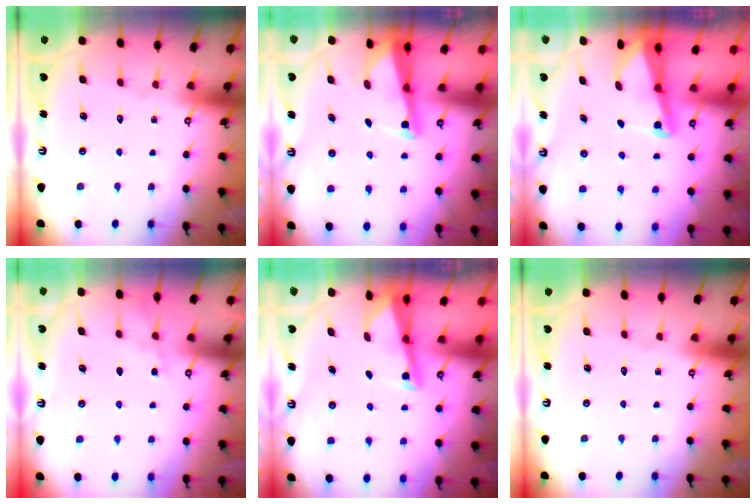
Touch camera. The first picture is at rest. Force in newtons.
{"total": 2.4, "press": 2.3, "slide": 0.5}
{"total": 2.7, "press": 2.6, "slide": 0.6}
{"total": 3.9, "press": 3.8, "slide": 0.7}
{"total": 2.6, "press": 2.6, "slide": 0.1}
{"total": 0.0}